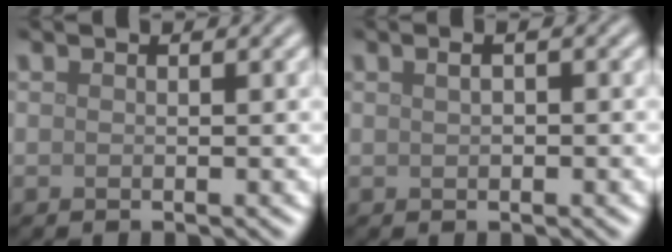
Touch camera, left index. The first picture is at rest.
{"total": 1.6, "force": [0.6, 0.7, 1.3], "torque": [-0.018, 0.003, 0.002]}